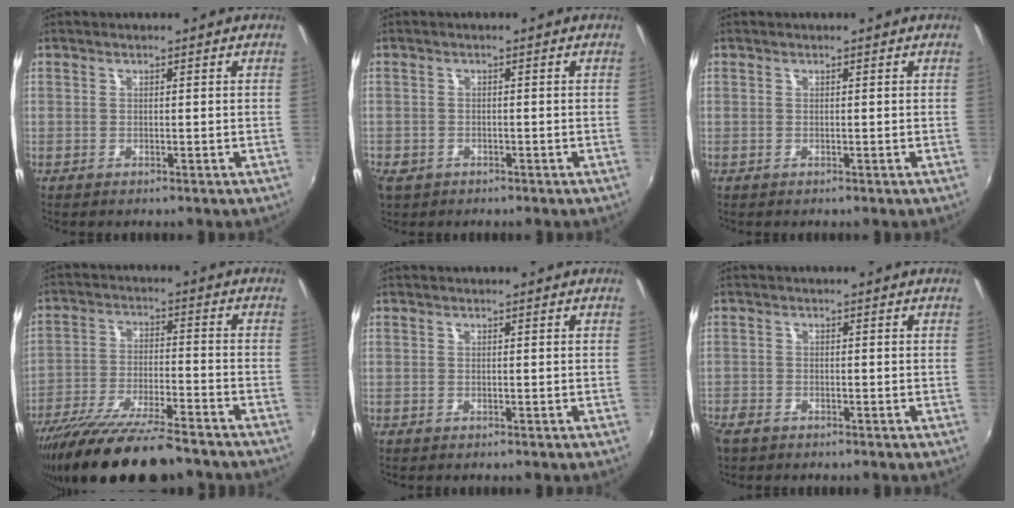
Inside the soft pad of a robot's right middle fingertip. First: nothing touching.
{"total": 3.5, "force": [-1.9, 2.5, 1.5], "torque": [-0.037, -0.007, -0.033]}
{"total": 0.0}
{"total": 19.9, "force": [-16.4, 3.3, 10.8], "torque": [-0.213, -0.051, -0.271]}
{"total": 0.0}
{"total": 3.2, "force": [-2.5, 1.6, 1.3], "torque": [-0.035, -0.010, -0.049]}